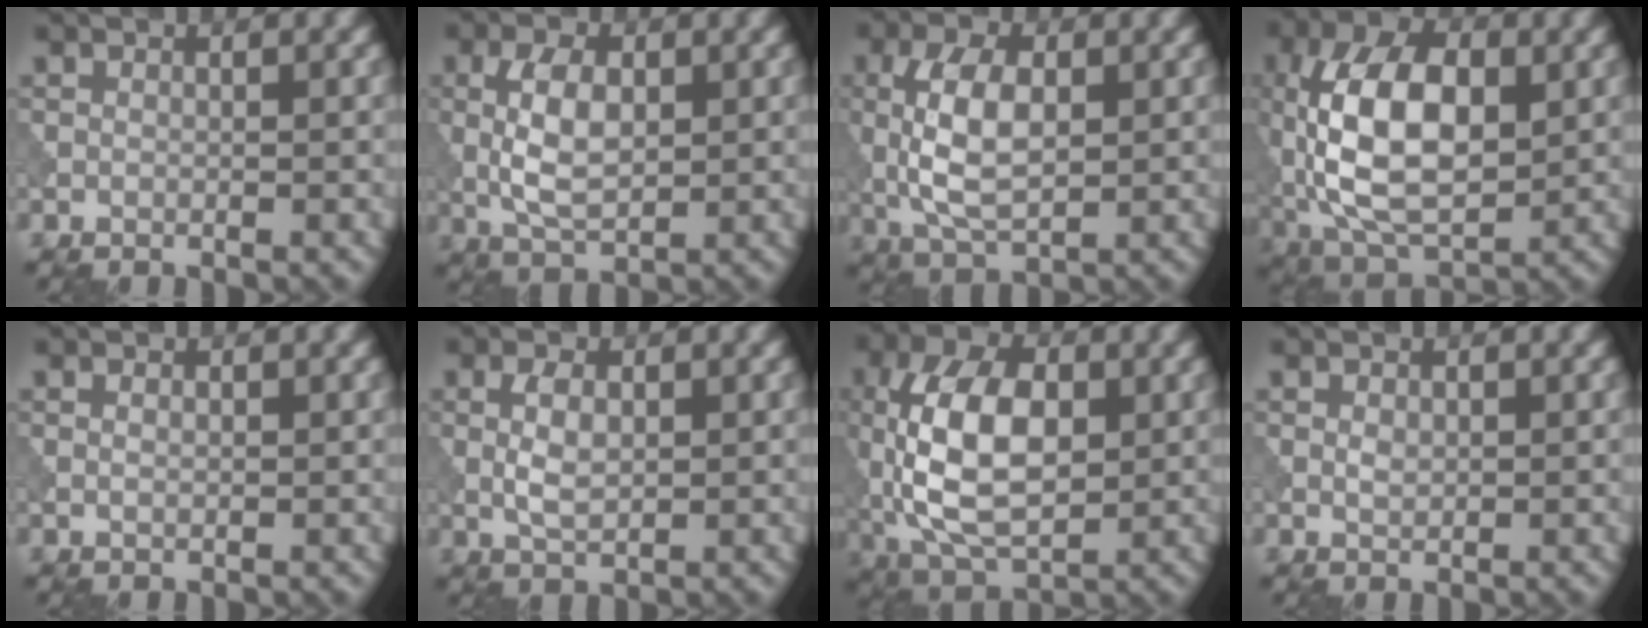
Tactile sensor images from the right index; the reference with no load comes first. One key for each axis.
{"total": 4.8, "fx": 0.3, "fy": 2.5, "fz": 4.1, "tx": -0.086, "ty": 0.004, "tz": 0.008}
{"total": 6.0, "fx": 0.2, "fy": 3.0, "fz": 5.2, "tx": -0.113, "ty": 0.004, "tz": 0.004}
{"total": 11.6, "fx": 0.5, "fy": 6.3, "fz": 9.7, "tx": -0.189, "ty": 0.006, "tz": 0.005}
{"total": 0.7, "fx": 0.1, "fy": 0.4, "fz": 0.6, "tx": -0.011, "ty": 0.001, "tz": 0.002}
{"total": 3.0, "fx": 0.3, "fy": 1.7, "fz": 2.5, "tx": -0.057, "ty": 0.000, "tz": 0.007}
{"total": 10.2, "fx": 0.2, "fy": 5.8, "fz": 8.4, "tx": -0.174, "ty": 0.006, "tz": 0.001}
{"total": 1.1, "fx": 0.1, "fy": 0.8, "fz": 0.8, "tx": -0.015, "ty": -0.001, "tz": 0.002}